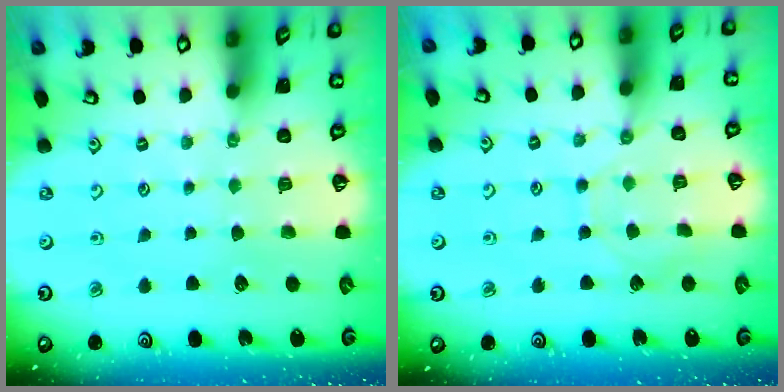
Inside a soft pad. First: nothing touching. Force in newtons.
{"total": 7.6, "press": 7.5, "slide": 0.9}